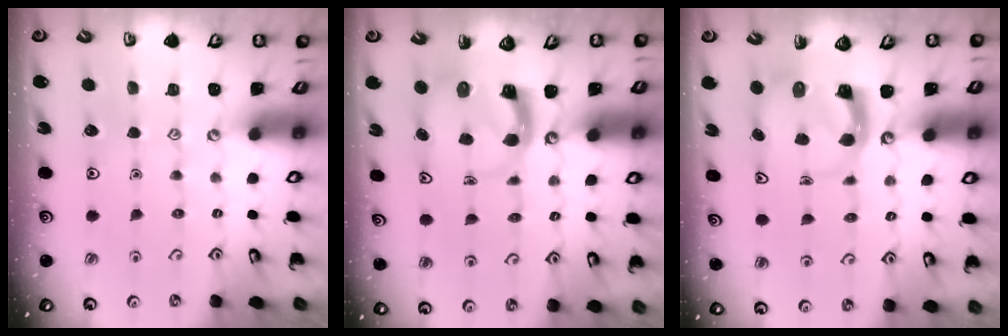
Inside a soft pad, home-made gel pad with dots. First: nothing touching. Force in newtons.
{"total": 3.9, "press": 3.9, "slide": 0.6}
{"total": 3.7, "press": 3.6, "slide": 0.5}